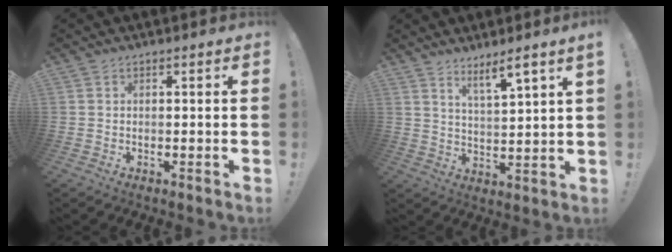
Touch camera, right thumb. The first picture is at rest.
{"total": 6.9, "force": [5.2, -0.1, 4.5], "torque": [-0.060, -0.035, 0.082]}